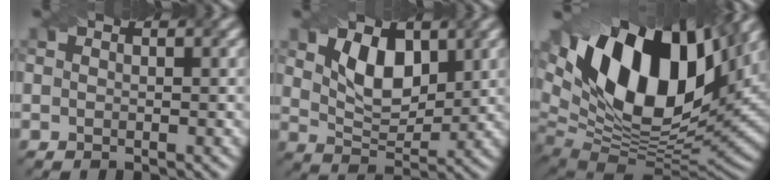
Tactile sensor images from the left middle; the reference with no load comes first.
{"total": 4.9, "force": [2.0, 2.8, 3.4], "torque": [-0.071, -0.006, 0.034]}
{"total": 18.7, "force": [7.2, 10.4, 13.8], "torque": [-0.254, 0.016, 0.124]}